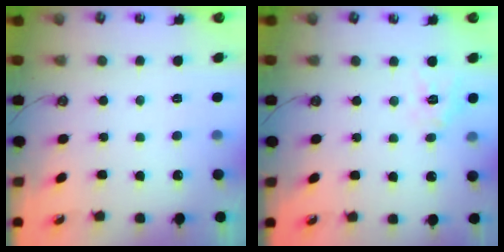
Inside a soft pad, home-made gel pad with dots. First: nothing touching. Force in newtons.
{"total": 9.0, "press": 9.0, "slide": 0.5}